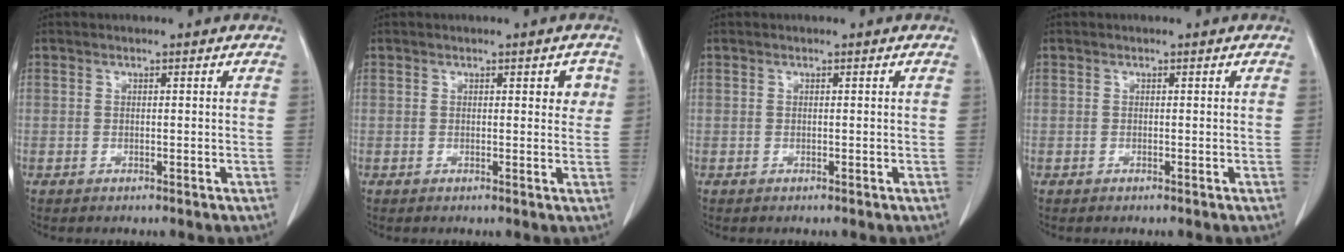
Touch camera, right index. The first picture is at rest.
{"total": 2.3, "force": [0.8, 1.1, 1.9], "torque": [-0.015, 0.002, 0.006]}
{"total": 0.0}
{"total": 0.0}